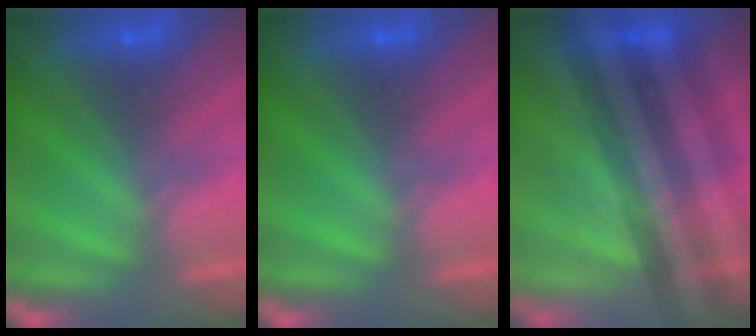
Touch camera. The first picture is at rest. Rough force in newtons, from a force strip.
{"total": 0.0}
{"total": 3.4}